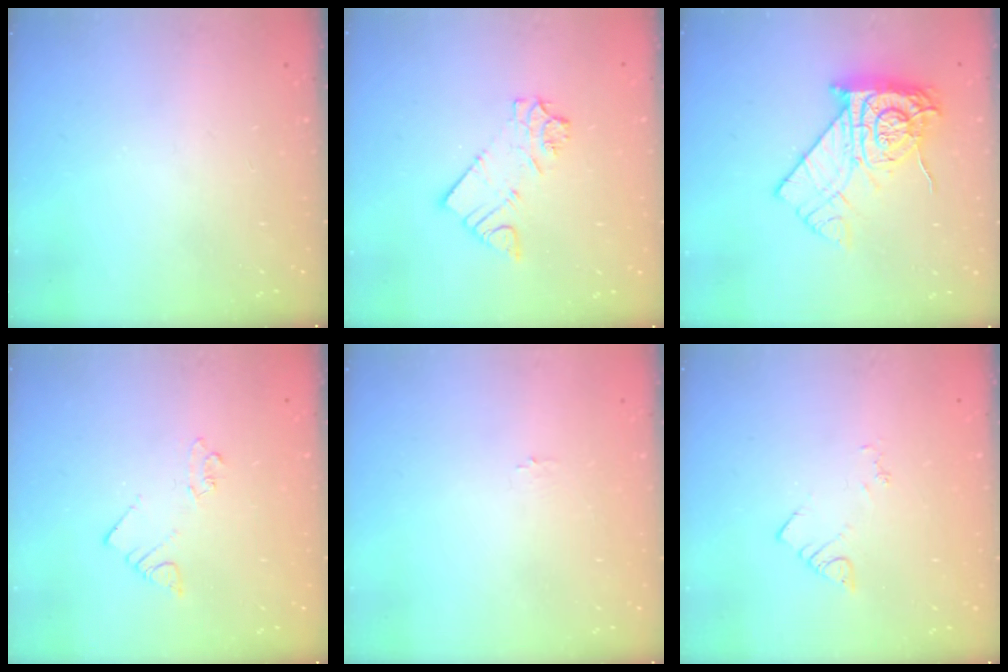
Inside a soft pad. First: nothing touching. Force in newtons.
{"total": 7.6, "press": 7.5, "slide": 0.5}
{"total": 15.4, "press": 15.4, "slide": 1.3}
{"total": 2.0, "press": 2.0, "slide": 0.2}
{"total": 0.8, "press": 0.8, "slide": 0.2}
{"total": 2.4, "press": 2.3, "slide": 0.4}